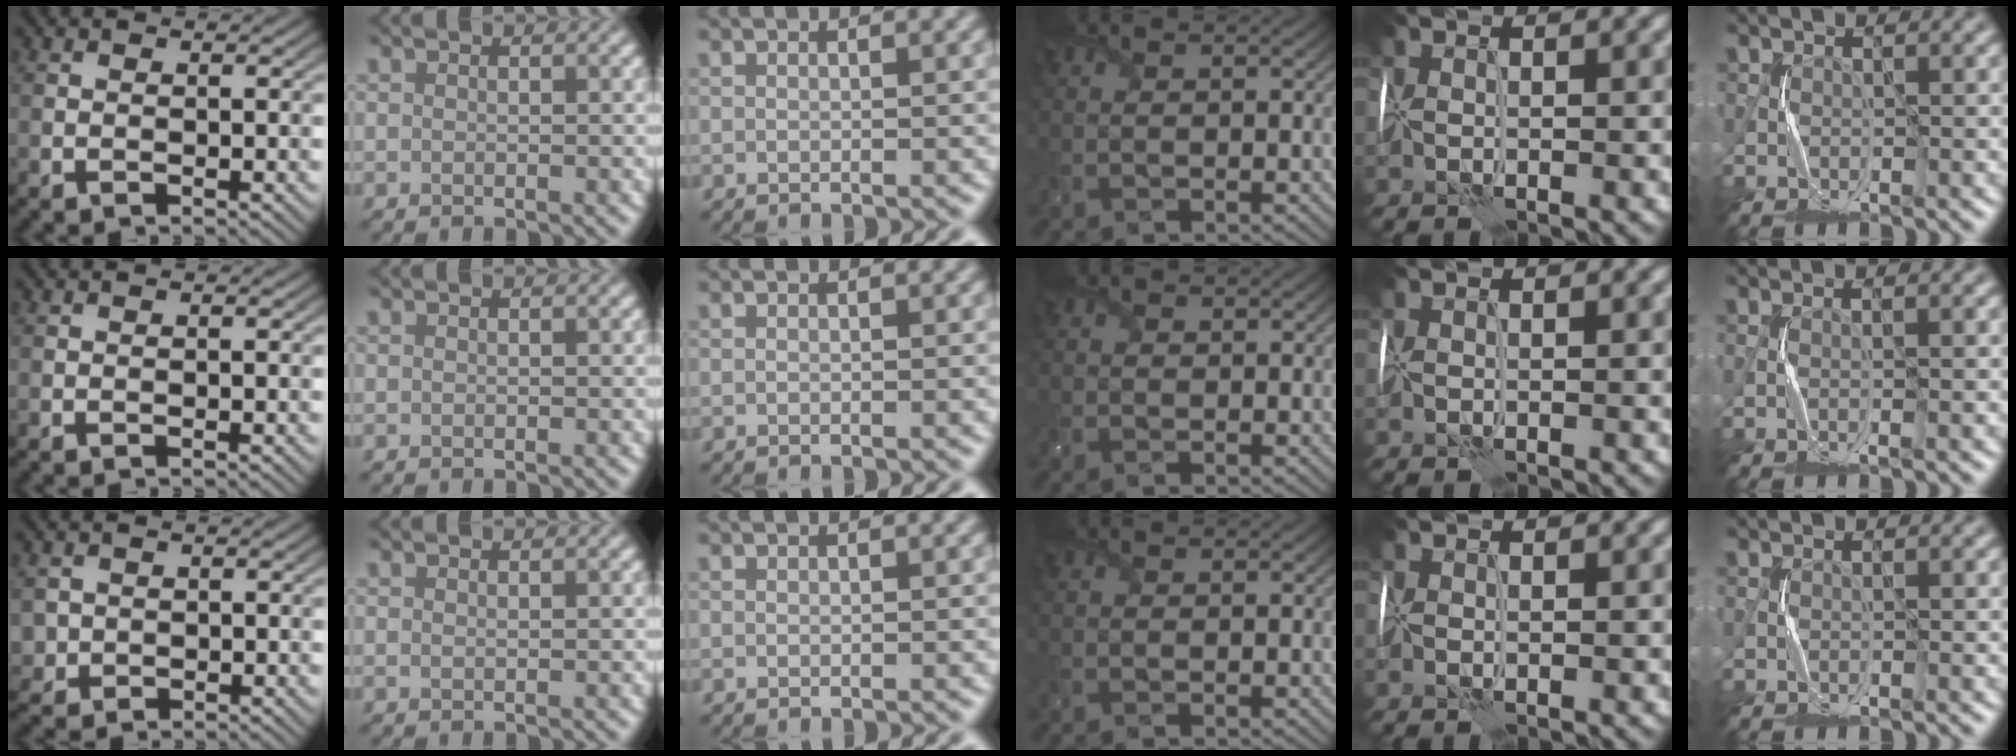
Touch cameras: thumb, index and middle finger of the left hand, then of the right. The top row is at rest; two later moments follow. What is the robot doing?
{"motion": "wrap", "object": "receipt paper"}